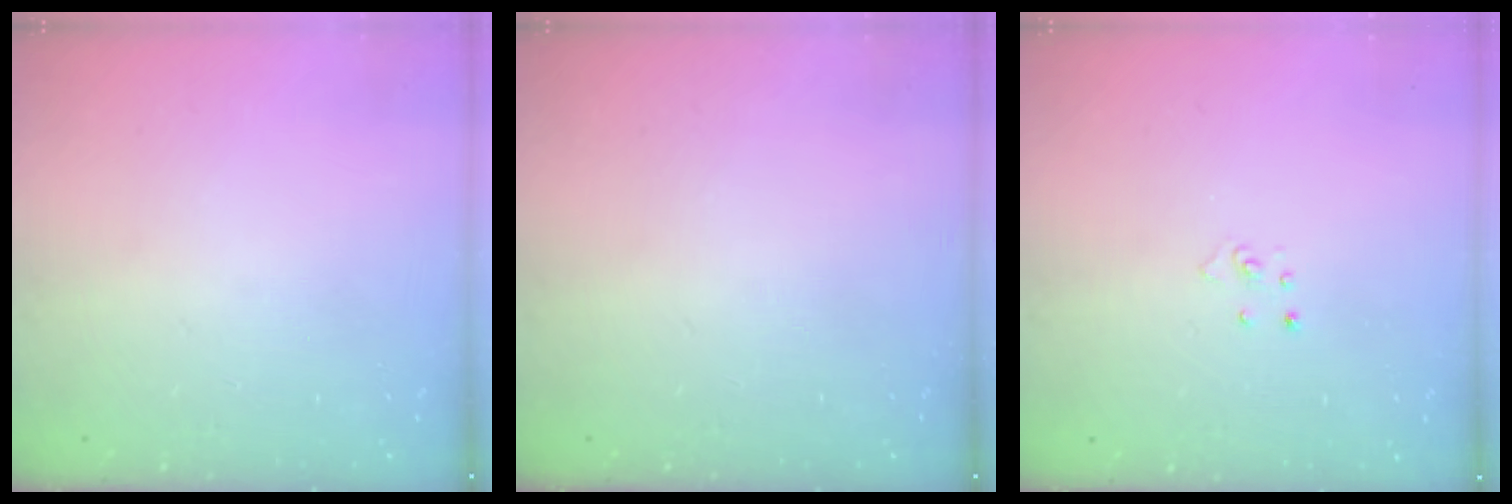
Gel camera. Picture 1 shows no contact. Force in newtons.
{"total": 0.0}
{"total": 3.0, "press": 2.9, "slide": 0.3}